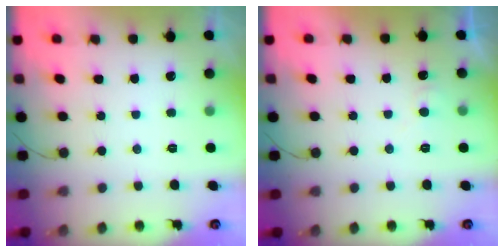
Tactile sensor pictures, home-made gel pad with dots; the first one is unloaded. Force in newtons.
{"total": 3.8, "press": 3.8, "slide": 0.4}